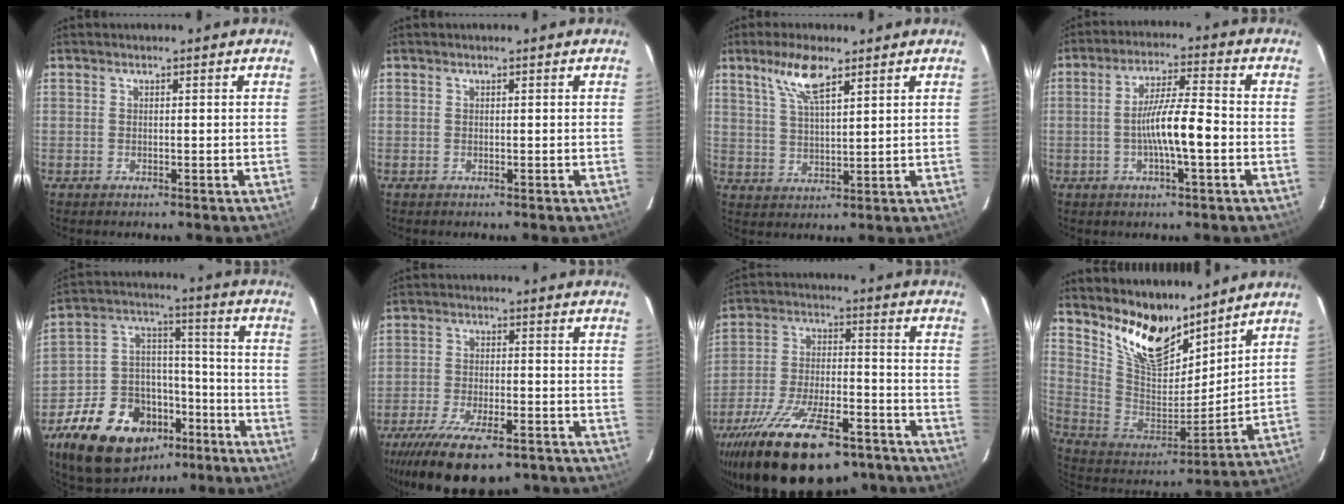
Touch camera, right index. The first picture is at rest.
{"total": 0.0}
{"total": 7.3, "force": [4.7, 1.9, 5.3], "torque": [-0.103, 0.007, 0.094]}
{"total": 8.7, "force": [-2.0, 0.8, 8.5], "torque": [-0.156, 0.002, -0.035]}
{"total": 21.5, "force": [-12.6, 13.6, 10.9], "torque": [-0.236, 0.041, -0.189]}
{"total": 18.7, "force": [-13.6, 6.6, 11.1], "torque": [-0.225, -0.045, -0.210]}
{"total": 26.8, "force": [-19.5, 10.1, 15.5], "torque": [-0.287, -0.033, -0.288]}
{"total": 15.7, "force": [12.4, 6.0, 7.7], "torque": [-0.156, -0.007, 0.238]}